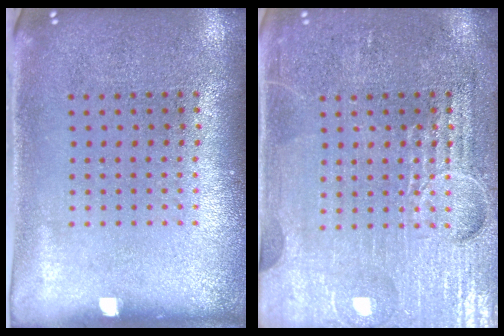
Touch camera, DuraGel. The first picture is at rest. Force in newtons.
{"total": 4.0, "press": 4.0, "slide": 0.3}